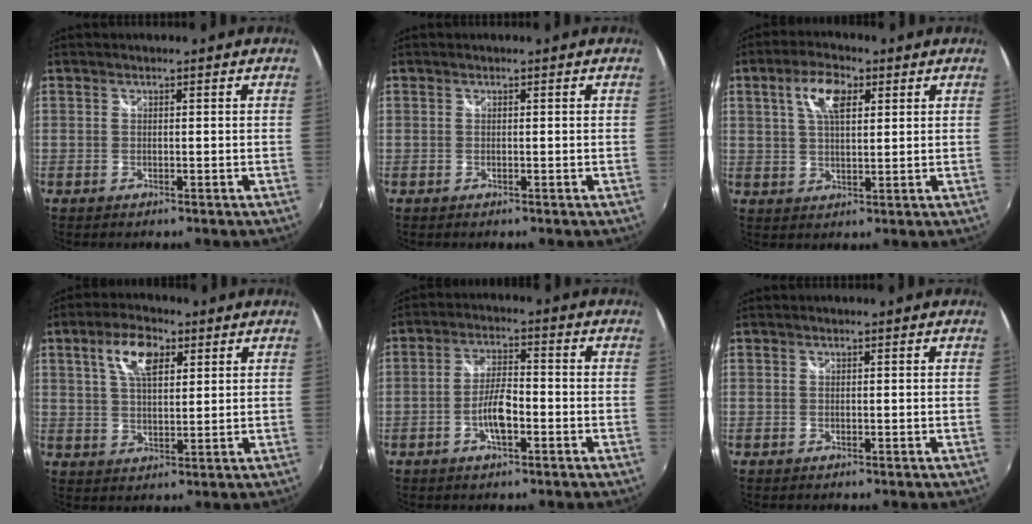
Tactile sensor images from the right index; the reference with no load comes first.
{"total": 0.0}
{"total": 7.3, "force": [2.9, 3.4, 5.8], "torque": [-0.106, 0.016, 0.051]}
{"total": 8.0, "force": [3.5, 3.8, 6.1], "torque": [-0.108, 0.020, 0.063]}
{"total": 5.9, "force": [-2.4, 1.9, 5.1], "torque": [-0.101, 0.006, -0.044]}
{"total": 0.0}